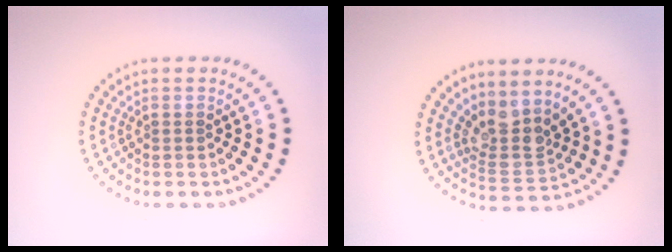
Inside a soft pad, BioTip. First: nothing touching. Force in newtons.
{"total": 3.3, "press": 2.5, "slide": 2.1}